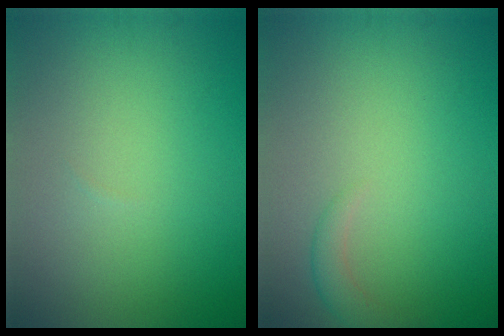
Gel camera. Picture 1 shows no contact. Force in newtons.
{"total": 1.5, "press": 1.5, "slide": 0.1}